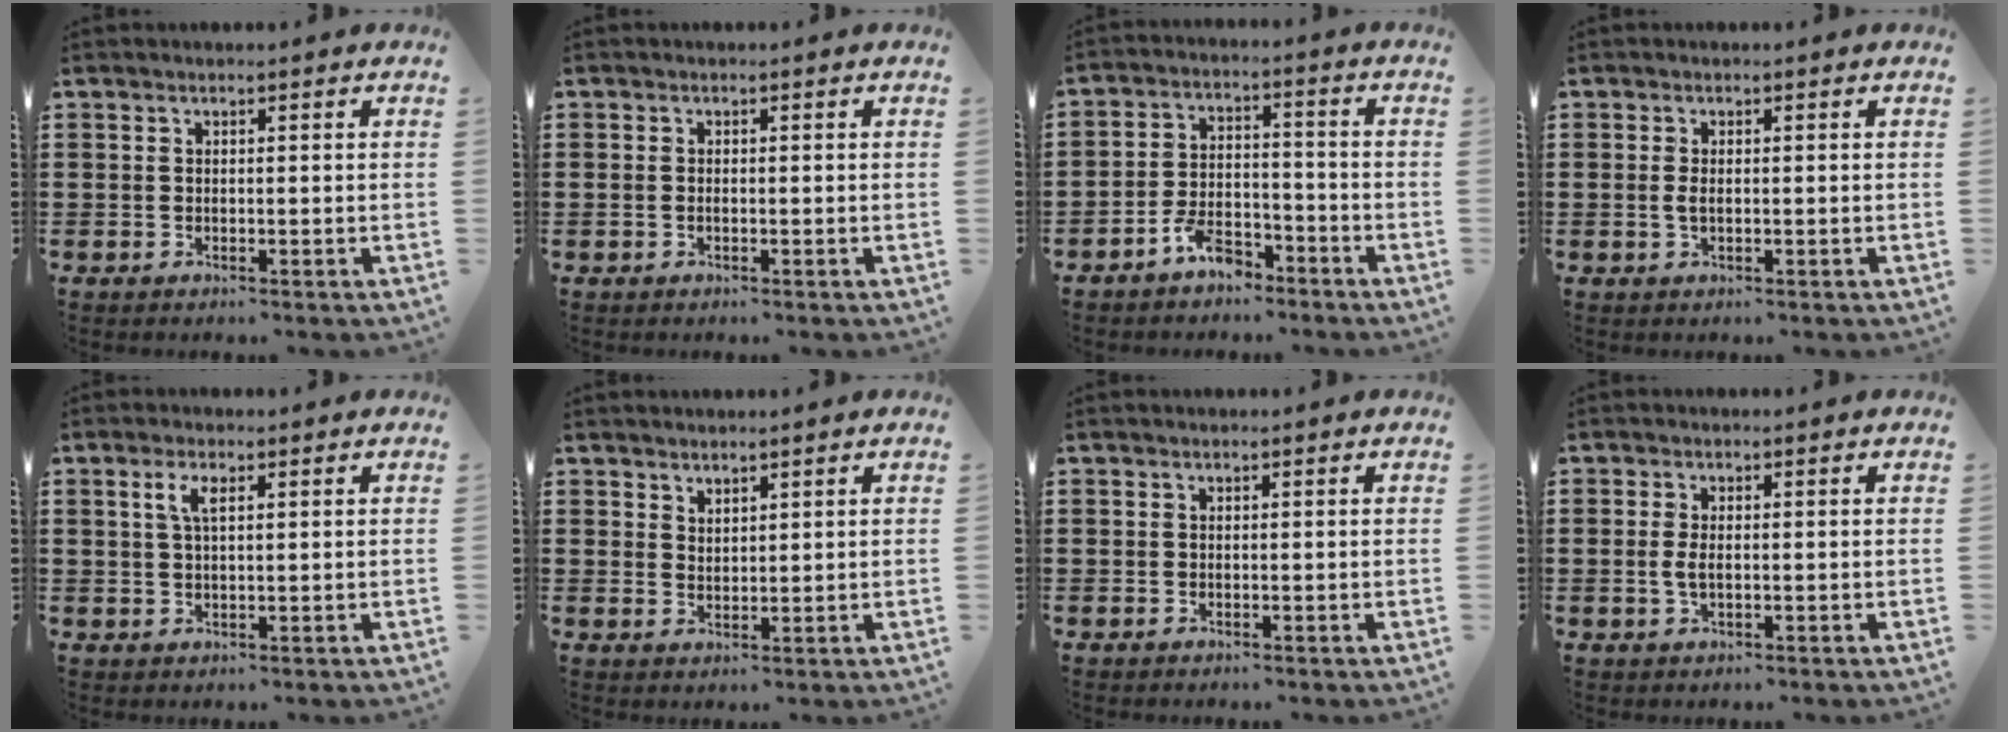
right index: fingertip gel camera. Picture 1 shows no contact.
{"total": 0.6, "force": [-0.2, 0.3, 0.5], "torque": [-0.012, -0.002, -0.003]}
{"total": 5.4, "force": [-4.3, 2.1, 2.4], "torque": [-0.051, 0.013, -0.085]}
{"total": 1.5, "force": [0.0, 0.4, 1.4], "torque": [-0.036, -0.004, -0.003]}
{"total": 3.1, "force": [1.2, 1.0, 2.6], "torque": [-0.057, 0.008, 0.018]}
{"total": 1.9, "force": [1.9, 0.5, -0.1], "torque": [0.000, 0.003, 0.037]}
{"total": 0.0}
{"total": 2.2, "force": [-0.1, 0.8, 2.1], "torque": [-0.056, -0.007, -0.006]}